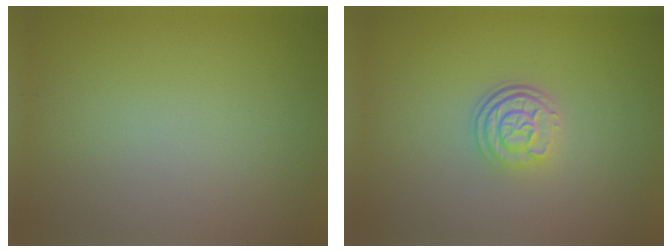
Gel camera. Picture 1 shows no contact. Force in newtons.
{"total": 3.0, "press": 2.4, "slide": 1.7}